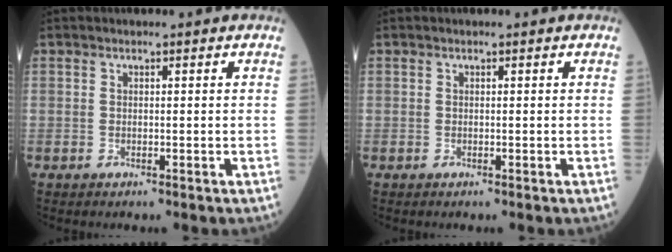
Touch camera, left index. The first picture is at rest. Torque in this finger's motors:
{"motor_torque": [-0.03, 0.02, 0.00, 0.00]}